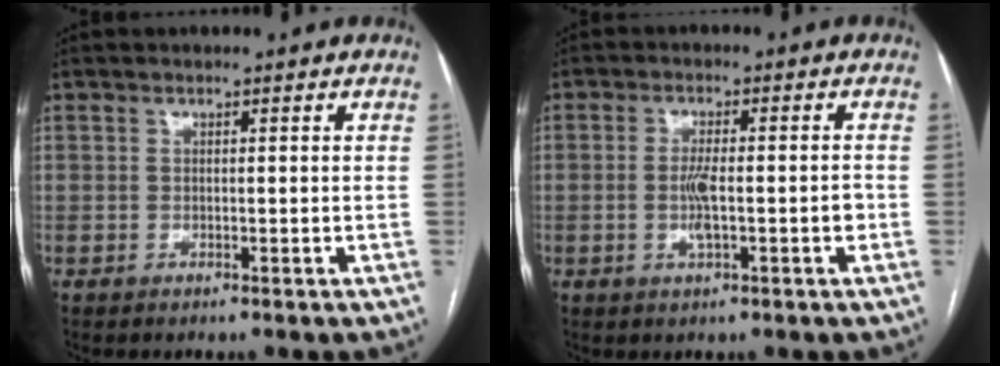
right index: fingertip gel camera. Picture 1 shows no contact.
{"total": 5.0, "force": [-1.2, 1.0, 4.8], "torque": [-0.093, 0.005, -0.017]}